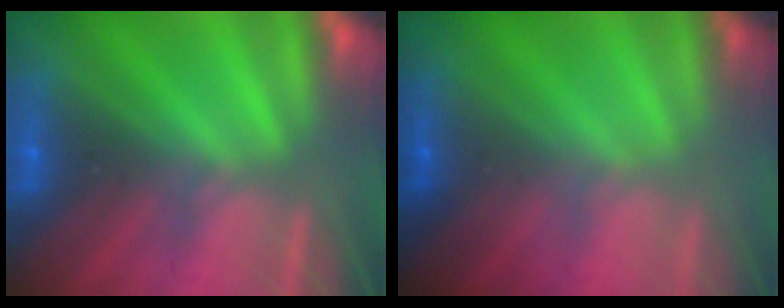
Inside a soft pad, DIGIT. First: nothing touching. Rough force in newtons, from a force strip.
{"total": 1.1}